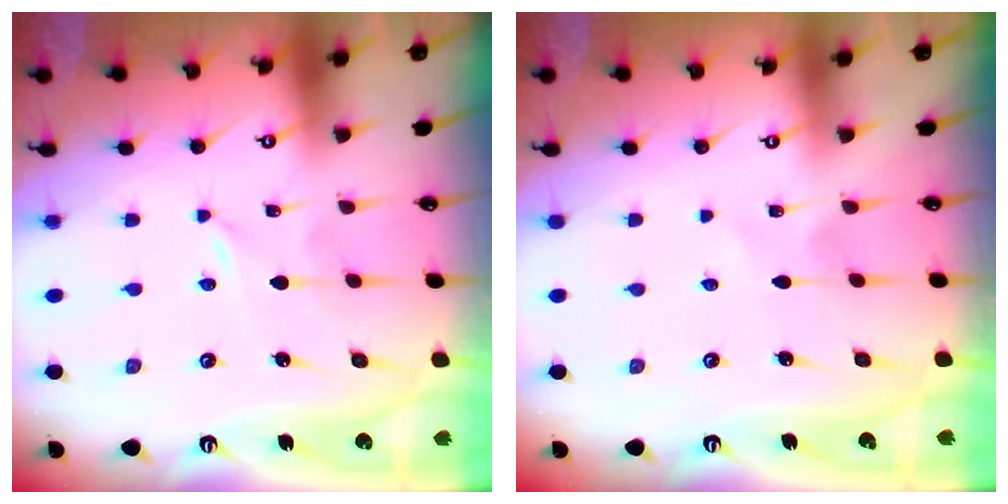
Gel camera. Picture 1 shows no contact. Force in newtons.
{"total": 2.1, "press": 2.1, "slide": 0.1}